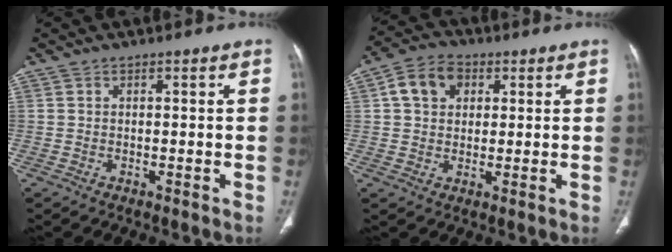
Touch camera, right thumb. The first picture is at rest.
{"total": 7.8, "force": [2.3, 5.9, 4.5], "torque": [-0.064, 0.008, 0.034]}